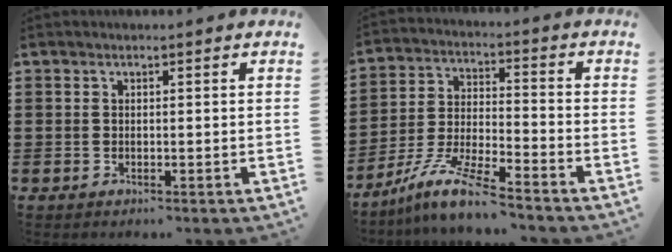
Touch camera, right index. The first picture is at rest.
{"total": 9.5, "force": [-8.1, 0.4, 5.0], "torque": [-0.113, 0.001, -0.163]}